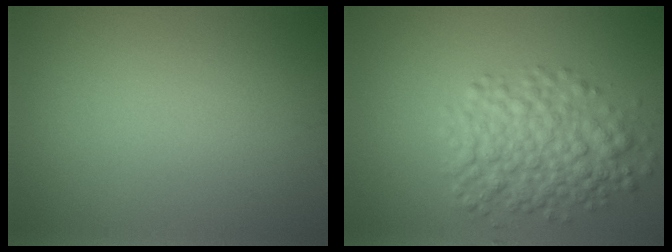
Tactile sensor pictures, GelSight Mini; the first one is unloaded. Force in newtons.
{"total": 5.7, "press": 5.7, "slide": 0.1}